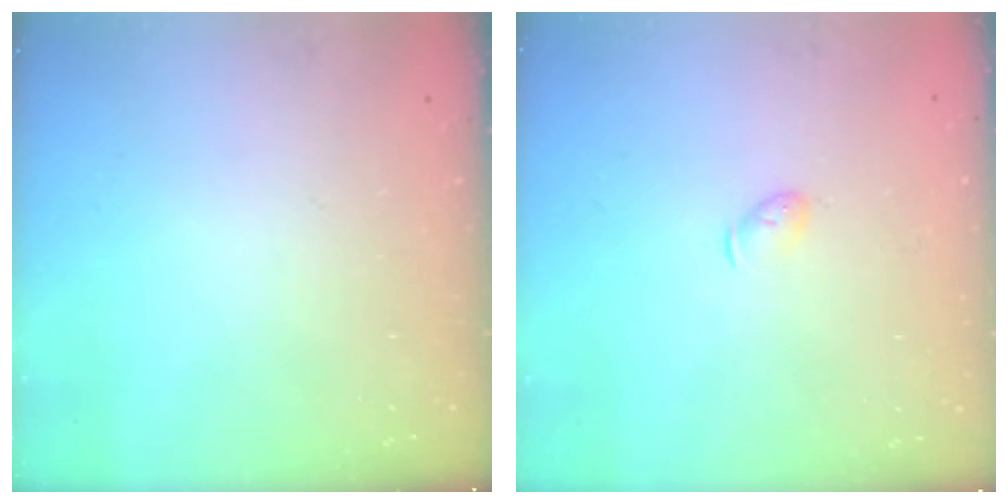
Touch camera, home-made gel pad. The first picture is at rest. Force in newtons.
{"total": 3.6, "press": 3.5, "slide": 0.7}